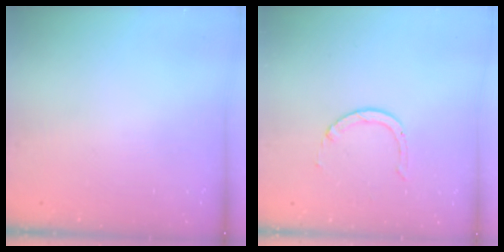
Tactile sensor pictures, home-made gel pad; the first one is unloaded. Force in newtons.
{"total": 2.0, "press": 2.0, "slide": 0.2}